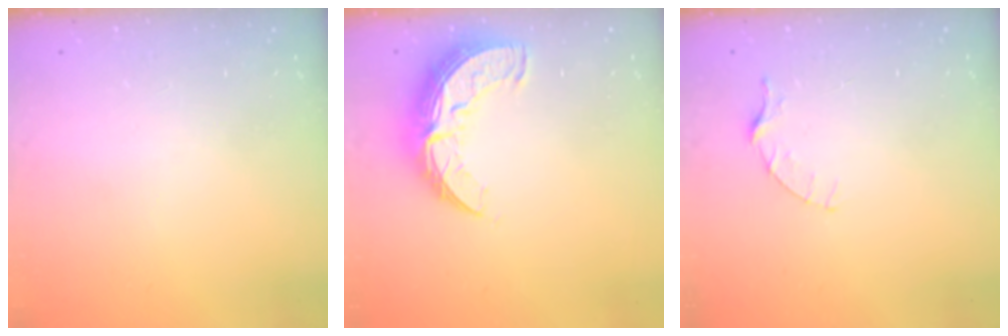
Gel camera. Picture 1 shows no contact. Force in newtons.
{"total": 12.2, "press": 12.2, "slide": 1.1}
{"total": 3.6, "press": 3.6, "slide": 0.4}